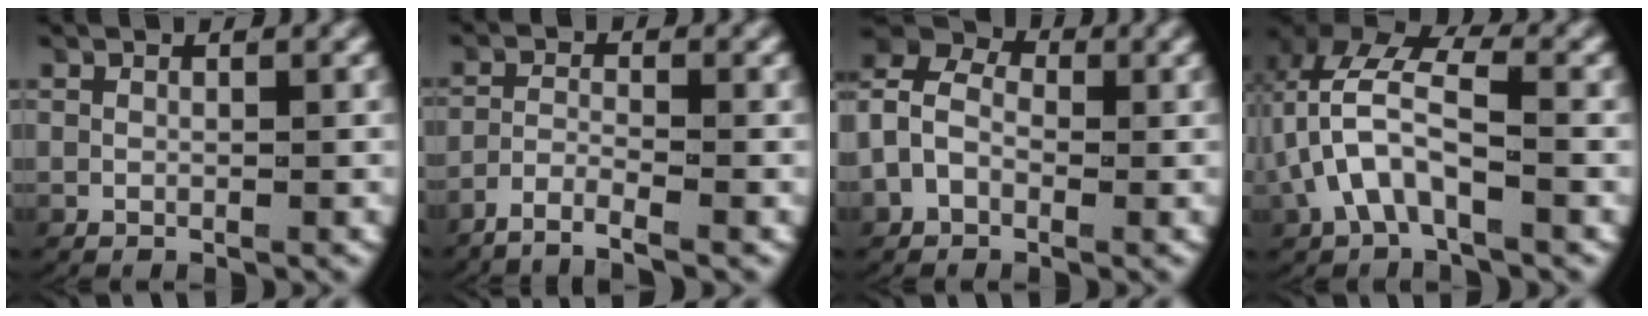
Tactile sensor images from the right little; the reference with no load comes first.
{"total": 4.0, "force": [-3.5, 0.5, 1.9], "torque": [-0.036, -0.009, -0.059]}
{"total": 7.9, "force": [1.3, 6.5, 4.3], "torque": [-0.087, 0.011, 0.004]}
{"total": 6.1, "force": [1.2, 3.6, 4.7], "torque": [-0.101, 0.002, 0.017]}